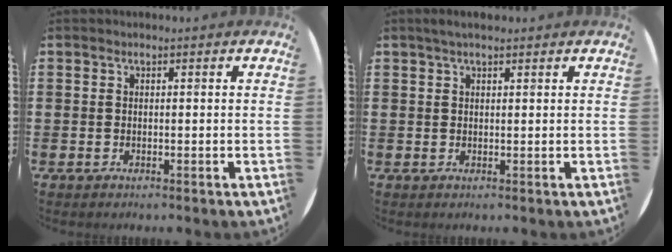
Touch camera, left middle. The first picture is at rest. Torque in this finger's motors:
{"motor_torque": [0.69, -0.65, 0.03, 0.05]}